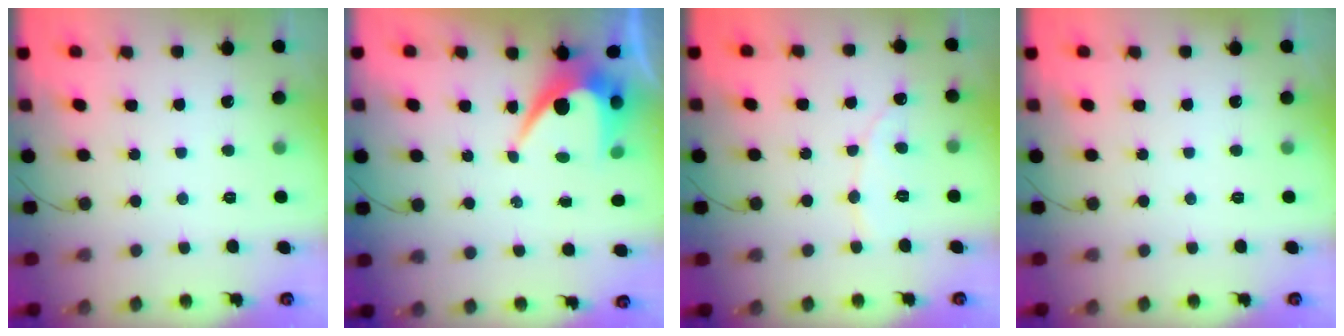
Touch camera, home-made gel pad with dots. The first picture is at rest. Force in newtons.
{"total": 7.0, "press": 7.0, "slide": 0.8}
{"total": 5.6, "press": 5.6, "slide": 0.4}
{"total": 0.0}